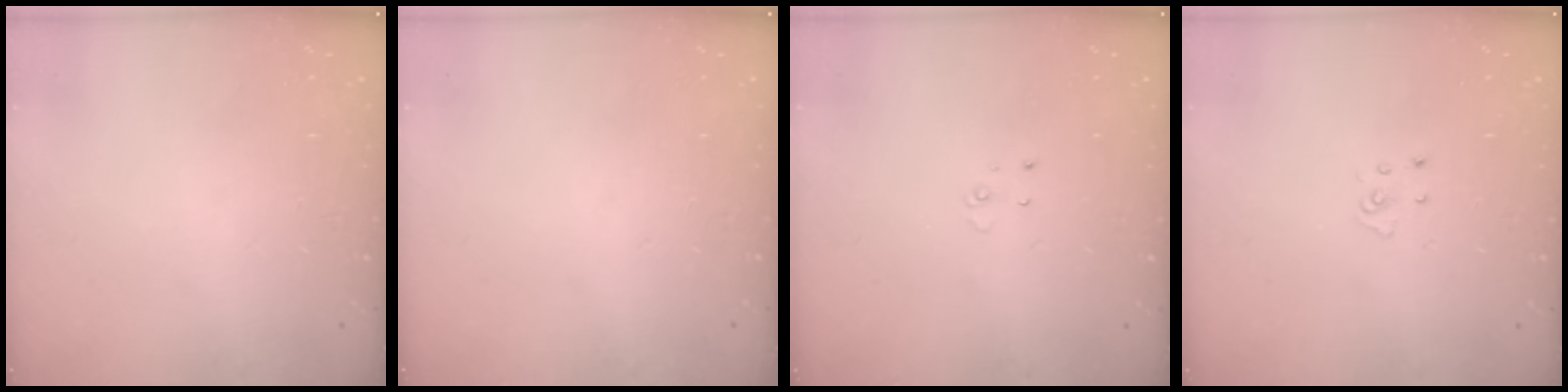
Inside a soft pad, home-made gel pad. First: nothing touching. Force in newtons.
{"total": 0.0}
{"total": 2.5, "press": 2.5, "slide": 0.2}
{"total": 3.7, "press": 3.7, "slide": 0.3}